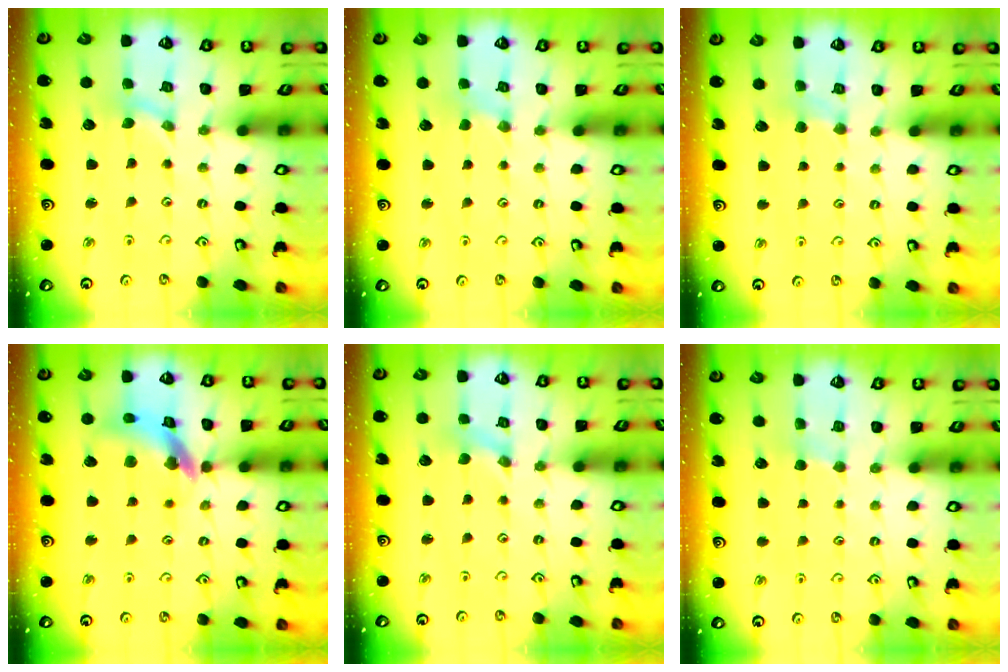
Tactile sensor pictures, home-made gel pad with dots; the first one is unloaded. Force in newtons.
{"total": 0.0}
{"total": 2.5, "press": 2.5, "slide": 0.4}
{"total": 13.2, "press": 13.1, "slide": 1.5}
{"total": 0.0}
{"total": 2.5, "press": 2.5, "slide": 0.3}